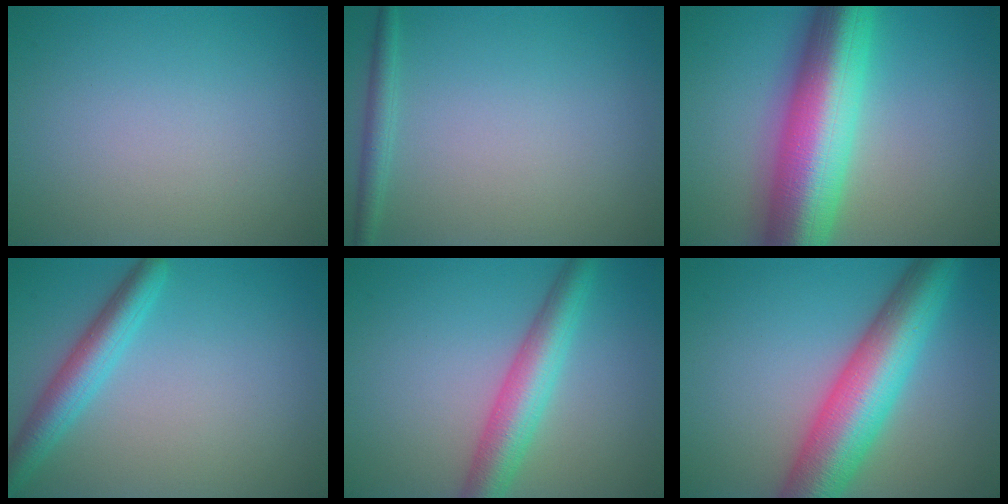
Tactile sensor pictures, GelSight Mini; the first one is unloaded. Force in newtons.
{"total": 1.5, "press": 1.5, "slide": 0.1}
{"total": 13.1, "press": 13.1, "slide": 0.1}
{"total": 3.8, "press": 3.8, "slide": 0.2}
{"total": 5.2, "press": 5.2, "slide": 0.2}
{"total": 10.0, "press": 10.0, "slide": 0.3}